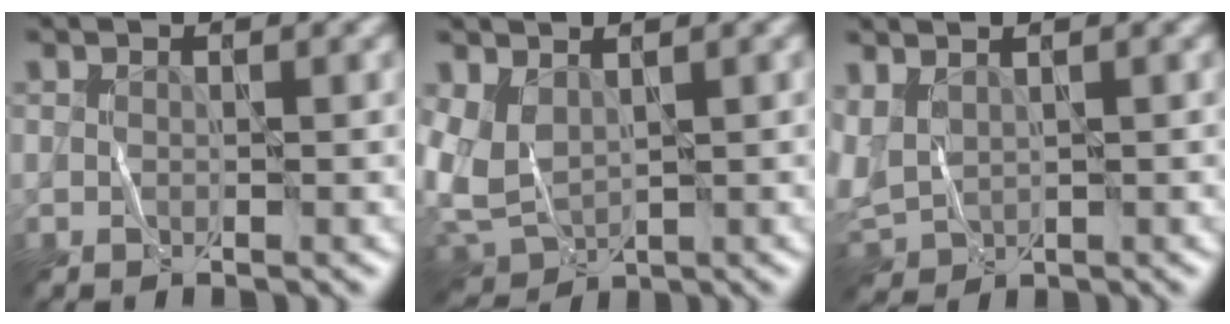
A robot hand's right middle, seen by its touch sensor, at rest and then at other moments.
{"total": 4.0, "force": [0.9, 2.6, 2.8], "torque": [-0.073, -0.009, 0.020]}
{"total": 2.5, "force": [0.3, 1.7, 1.8], "torque": [-0.058, 0.002, 0.008]}